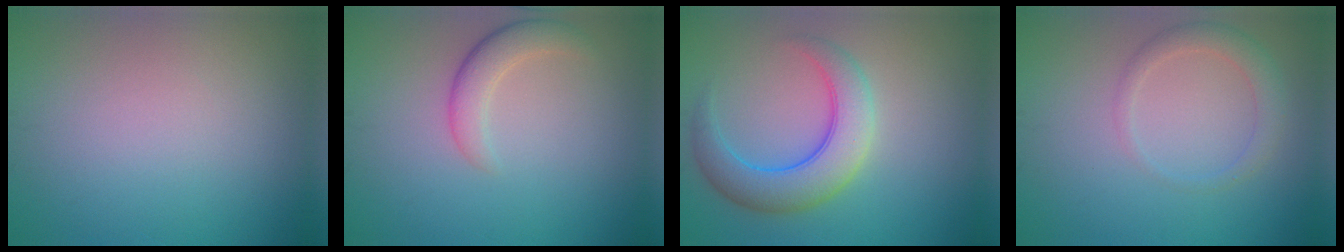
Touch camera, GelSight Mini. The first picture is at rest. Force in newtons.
{"total": 2.8, "press": 2.7, "slide": 0.3}
{"total": 5.8, "press": 5.8, "slide": 0.3}
{"total": 2.2, "press": 2.2, "slide": 0.3}